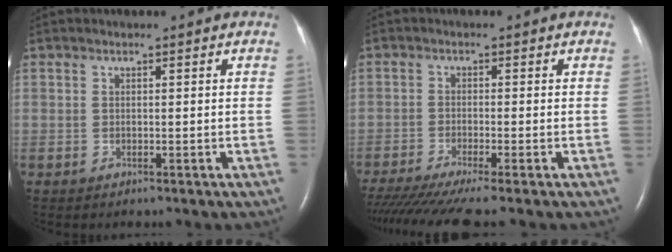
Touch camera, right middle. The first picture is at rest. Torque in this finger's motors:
{"motor_torque": [0.78, -0.79, 0.13, 0.04]}